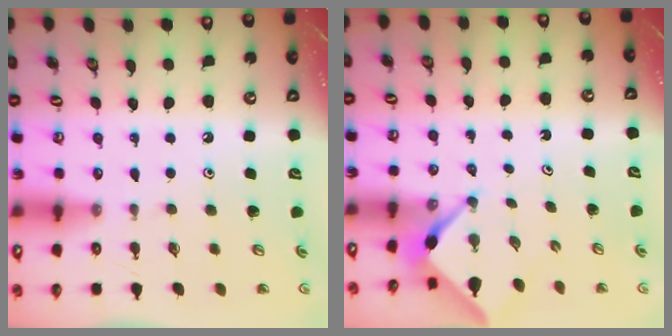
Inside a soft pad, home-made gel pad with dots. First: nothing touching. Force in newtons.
{"total": 3.1, "press": 3.0, "slide": 0.4}